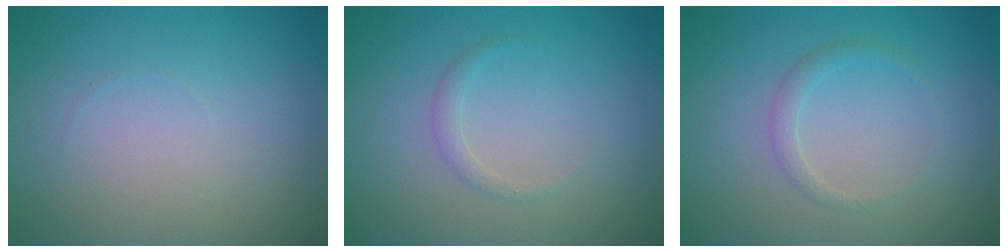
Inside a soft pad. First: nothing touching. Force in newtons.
{"total": 1.0, "press": 1.0, "slide": 0.0}
{"total": 1.2, "press": 1.2, "slide": 0.1}